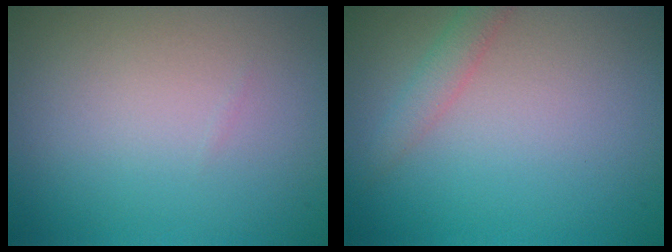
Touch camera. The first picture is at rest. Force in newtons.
{"total": 1.7, "press": 1.7, "slide": 0.0}